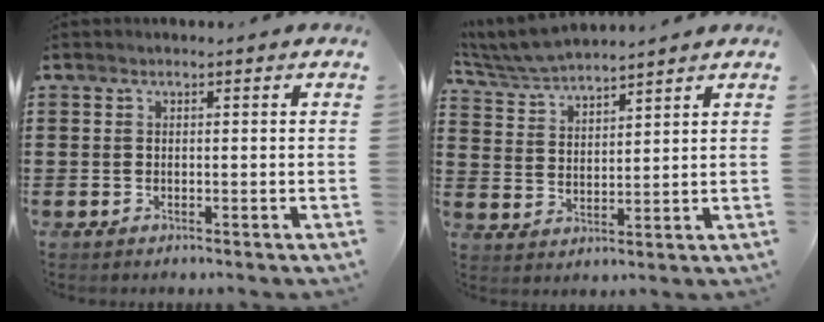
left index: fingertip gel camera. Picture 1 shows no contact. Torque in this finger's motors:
{"motor_torque": [0.07, 0.07, 0.20, 0.14]}